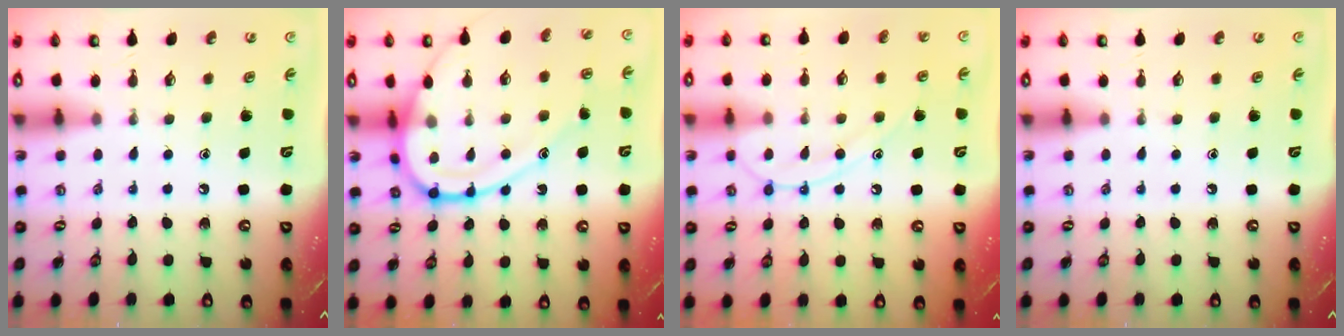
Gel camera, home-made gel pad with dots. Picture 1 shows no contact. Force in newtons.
{"total": 14.7, "press": 14.7, "slide": 1.1}
{"total": 12.0, "press": 11.9, "slide": 1.1}
{"total": 0.0}